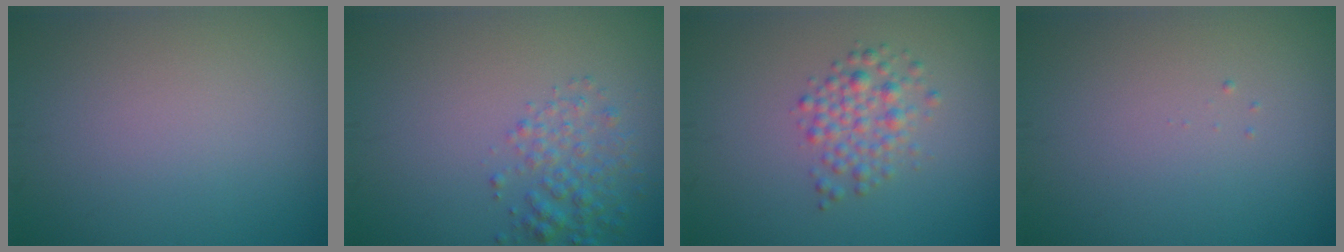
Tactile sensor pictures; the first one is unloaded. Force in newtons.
{"total": 2.6, "press": 2.6, "slide": 0.1}
{"total": 2.6, "press": 2.5, "slide": 0.0}
{"total": 0.0}